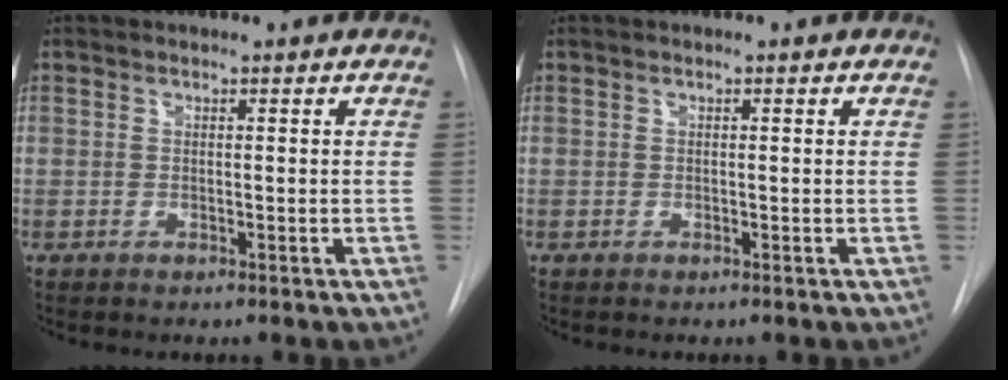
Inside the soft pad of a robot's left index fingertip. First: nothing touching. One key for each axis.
{"total": 0.0}